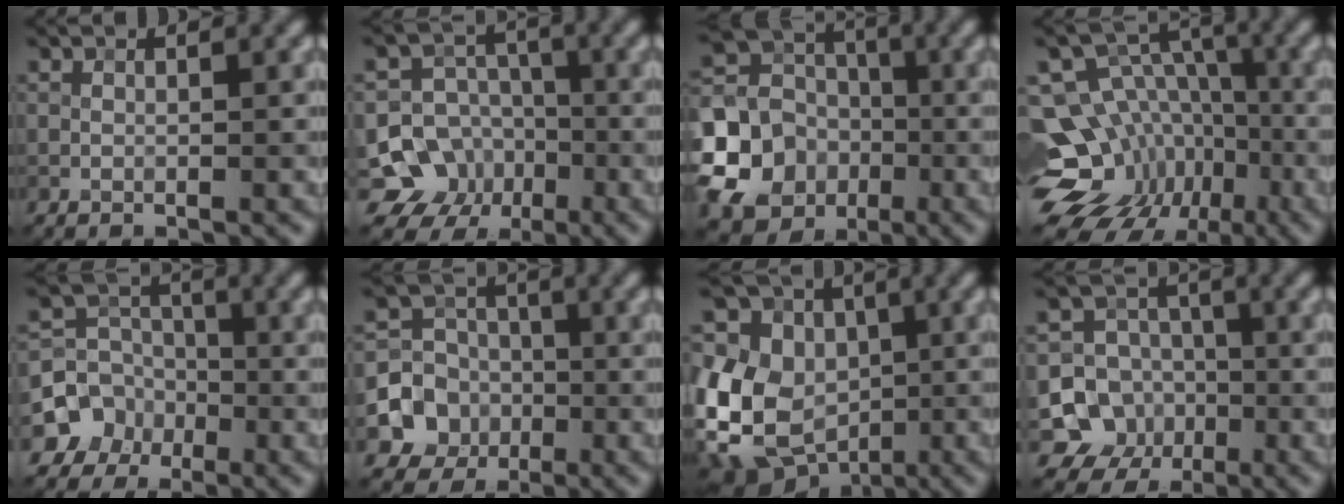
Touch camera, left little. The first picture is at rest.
{"total": 9.4, "force": [-4.0, 8.4, 1.5], "torque": [-0.009, -0.007, -0.096]}
{"total": 12.4, "force": [-3.3, 11.2, 4.2], "torque": [-0.119, -0.011, -0.079]}
{"total": 13.8, "force": [-4.6, 11.0, 7.1], "torque": [-0.123, 0.013, -0.058]}
{"total": 5.7, "force": [-2.7, 5.0, 0.5], "torque": [0.022, -0.002, -0.069]}
{"total": 5.2, "force": [-1.7, 4.7, 1.3], "torque": [-0.013, 0.001, -0.039]}
{"total": 16.0, "force": [-1.8, 13.3, 8.8], "torque": [-0.195, 0.022, -0.059]}
{"total": 7.8, "force": [-2.6, 7.1, 1.7], "torque": [-0.008, -0.003, -0.075]}